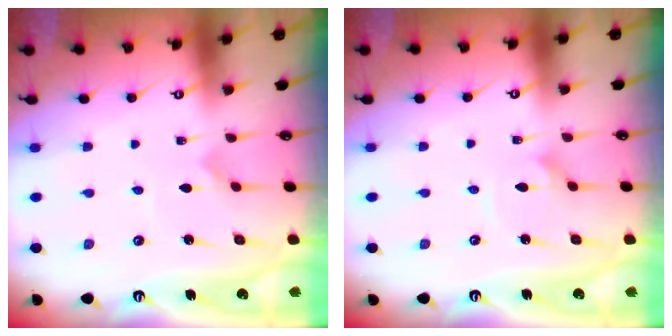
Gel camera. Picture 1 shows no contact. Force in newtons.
{"total": 1.8, "press": 1.8, "slide": 0.2}